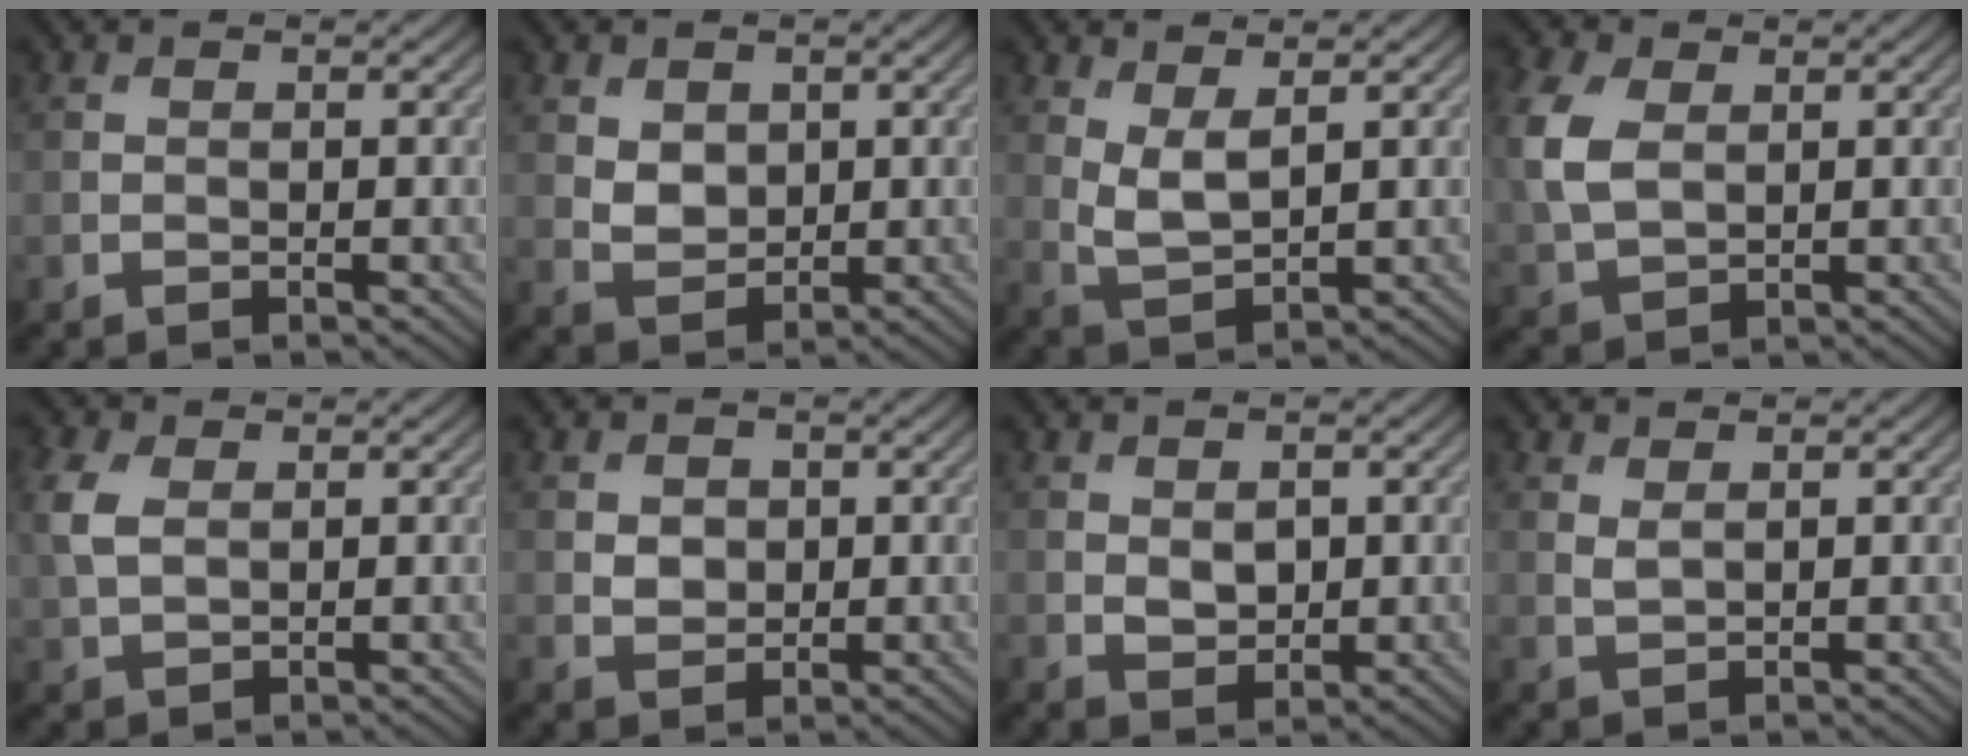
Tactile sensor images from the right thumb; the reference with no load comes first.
{"total": 3.3, "force": [1.2, 2.5, 1.8], "torque": [-0.049, -0.005, 0.024]}
{"total": 3.8, "force": [1.7, 1.5, 3.1], "torque": [-0.078, -0.008, 0.040]}
{"total": 6.8, "force": [1.4, 4.5, 4.9], "torque": [-0.147, 0.008, 0.027]}
{"total": 4.4, "force": [1.1, 2.9, 3.2], "torque": [-0.092, 0.007, 0.020]}
{"total": 2.4, "force": [0.5, 2.0, 1.2], "torque": [-0.032, -0.003, 0.005]}
{"total": 2.4, "force": [0.4, 1.7, 1.6], "torque": [-0.036, -0.006, 0.013]}
{"total": 1.3, "force": [0.9, 0.4, 0.8], "torque": [-0.026, -0.004, 0.023]}